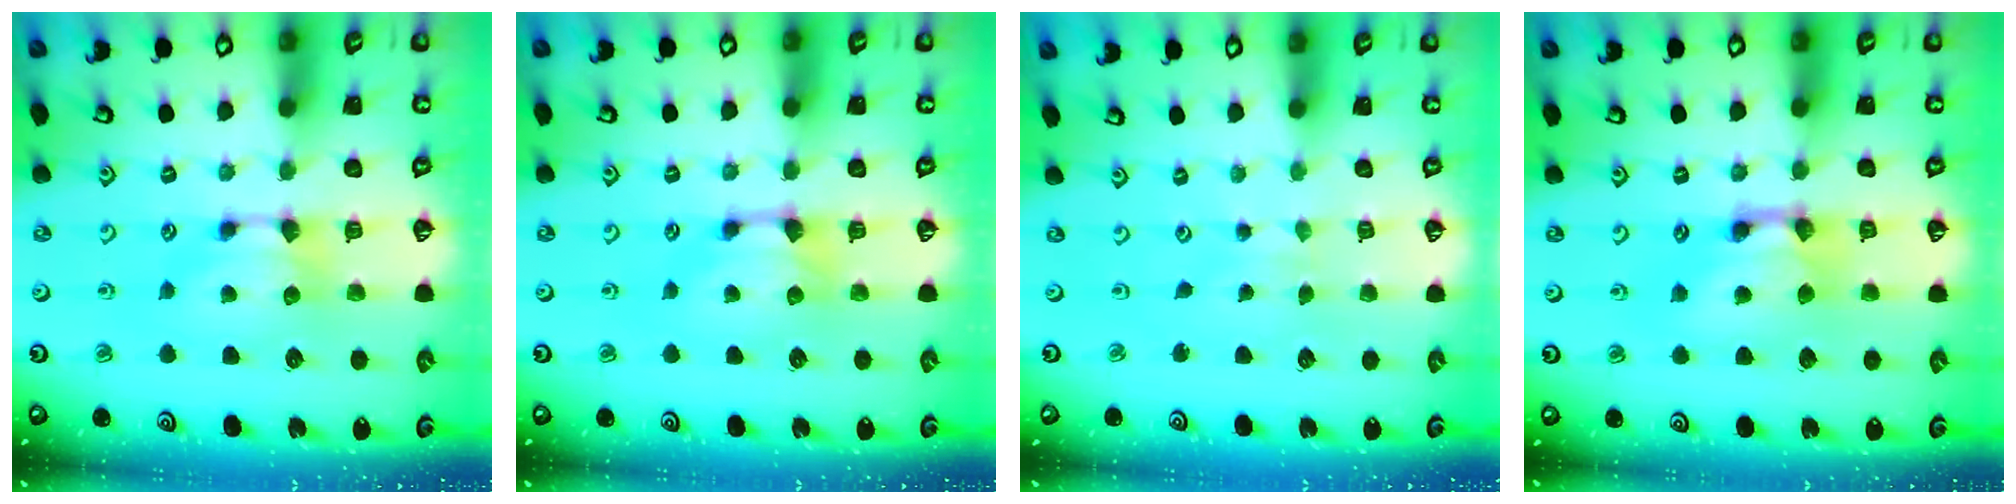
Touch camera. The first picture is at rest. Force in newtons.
{"total": 0.6, "press": 0.4, "slide": 0.5}
{"total": 3.5, "press": 3.5, "slide": 0.1}
{"total": 3.4, "press": 3.4, "slide": 0.2}